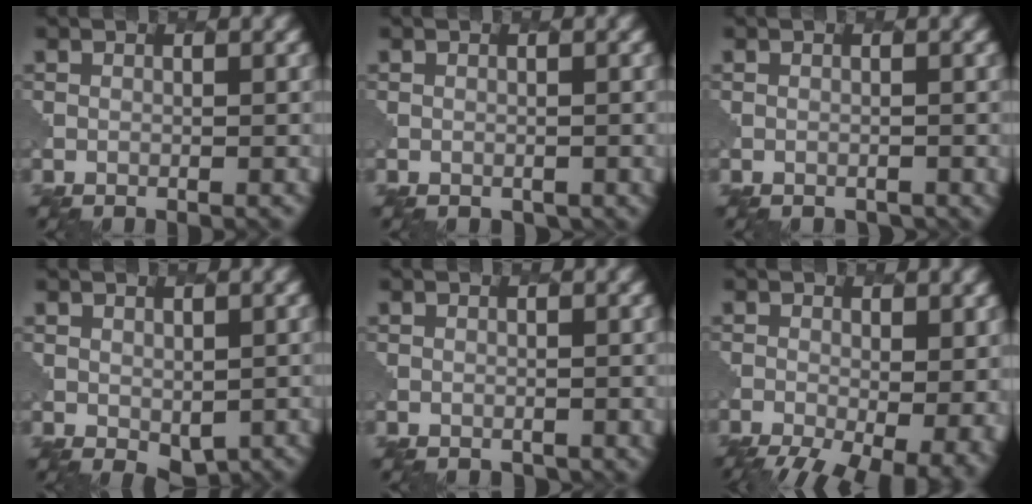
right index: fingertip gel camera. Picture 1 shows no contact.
{"total": 0.9, "force": [-0.3, 0.9, 0.2], "torque": [-0.004, -0.002, 0.002]}
{"total": 0.8, "force": [-0.6, 0.6, 0.0], "torque": [0.001, 0.000, -0.004]}
{"total": 2.8, "force": [0.1, 1.9, 2.0], "torque": [-0.032, -0.013, 0.008]}
{"total": 0.8, "force": [-0.2, 0.8, 0.2], "torque": [-0.004, -0.002, 0.003]}
{"total": 10.3, "force": [-4.4, 4.9, 7.9], "torque": [-0.107, -0.036, -0.044]}